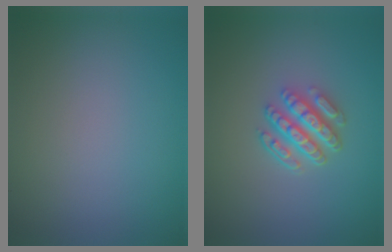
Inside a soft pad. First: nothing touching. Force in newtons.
{"total": 4.6, "press": 3.4, "slide": 3.0}